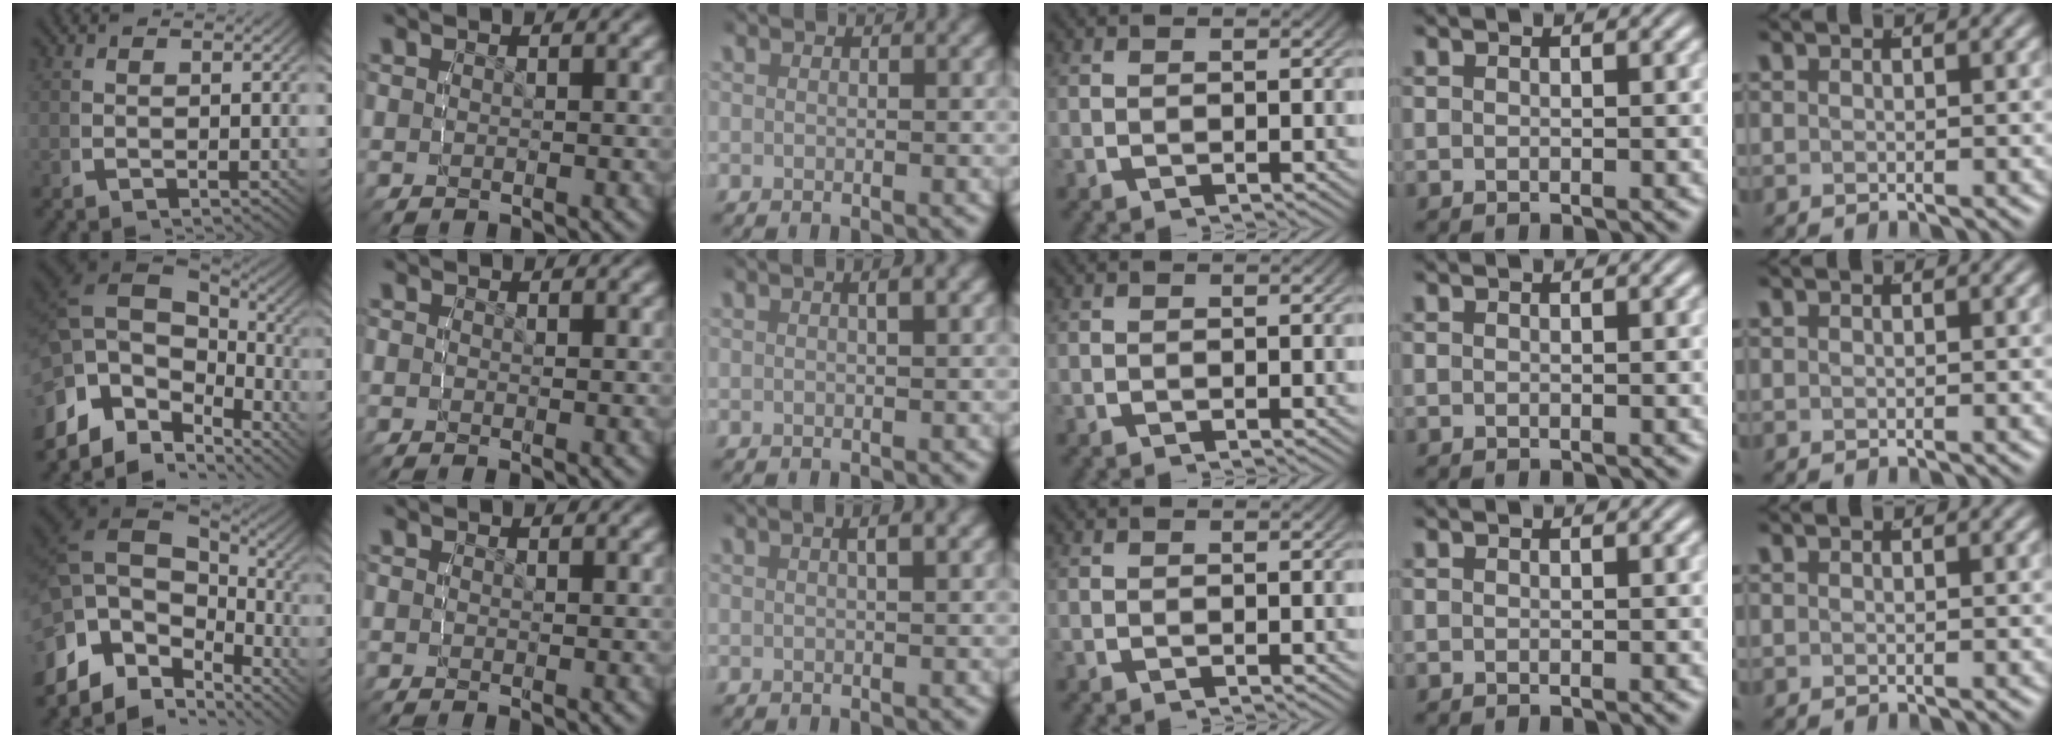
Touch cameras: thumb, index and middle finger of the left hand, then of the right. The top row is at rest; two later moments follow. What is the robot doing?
{"motion": "lift_and_place", "object": "air blower"}